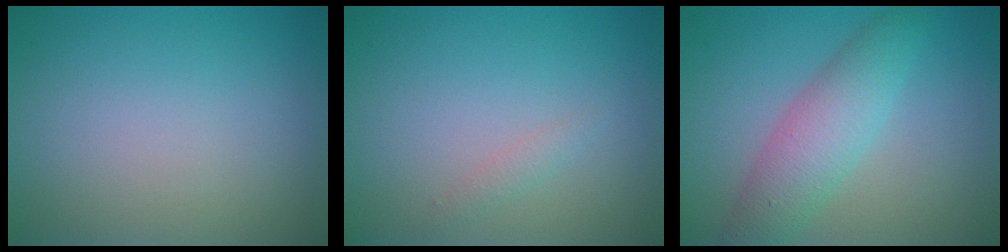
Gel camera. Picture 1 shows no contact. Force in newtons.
{"total": 0.8, "press": 0.8, "slide": 0.1}
{"total": 4.7, "press": 4.7, "slide": 0.1}